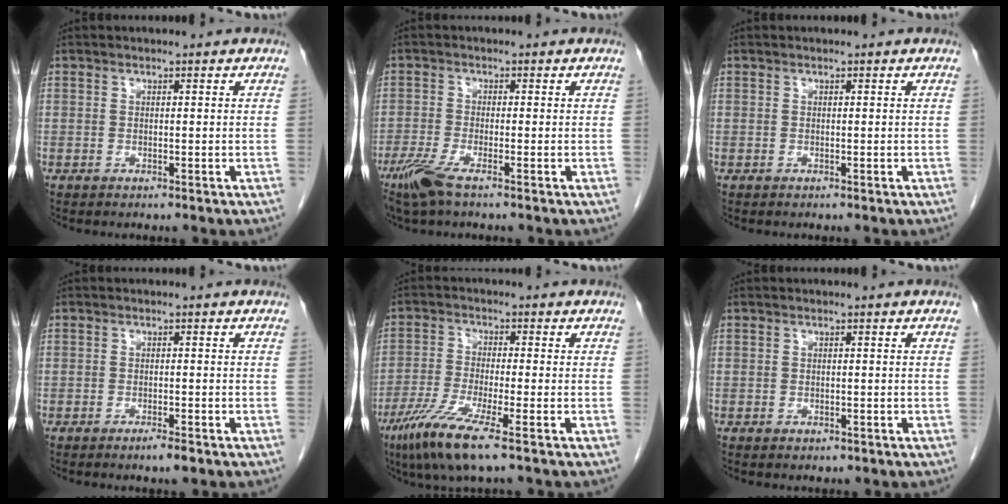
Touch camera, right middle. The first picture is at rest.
{"total": 4.5, "force": [-3.0, 0.5, 3.4], "torque": [-0.078, -0.013, -0.063]}
{"total": 0.0}
{"total": 1.8, "force": [-1.3, 0.3, 1.3], "torque": [-0.022, -0.002, -0.018]}
{"total": 8.6, "force": [-5.1, 0.2, 6.9], "torque": [-0.145, -0.026, -0.096]}
{"total": 0.7, "force": [-0.3, 0.5, 0.4], "torque": [-0.009, -0.001, -0.001]}